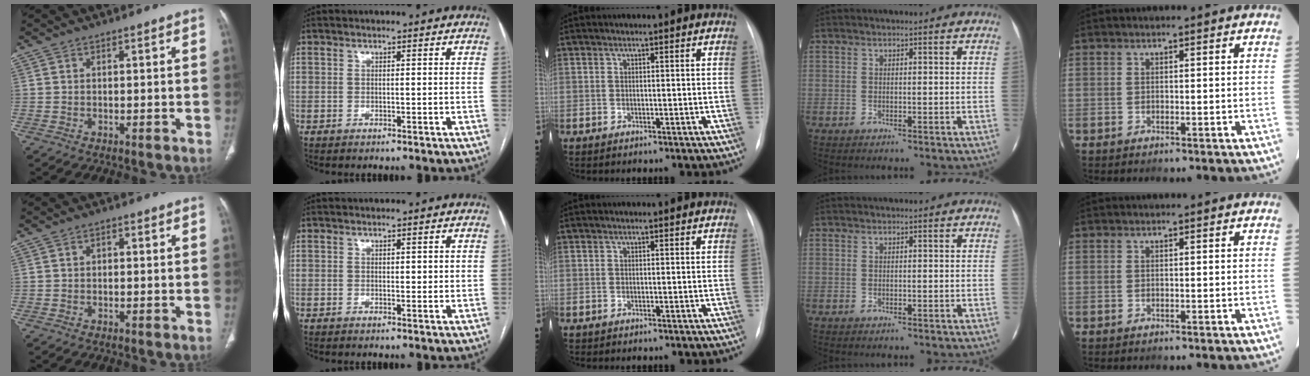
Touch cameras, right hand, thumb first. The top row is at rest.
{"thumb": {"total": 1.2, "force": [0.2, 0.8, 0.8], "torque": [-0.009, 0.005, 0.001]}, "index": {"total": 1.4, "force": [0.5, 0.7, 1.1], "torque": [-0.011, -0.001, 0.006]}}